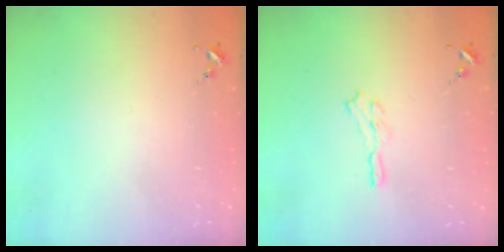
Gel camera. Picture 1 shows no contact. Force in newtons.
{"total": 3.9, "press": 3.8, "slide": 0.4}